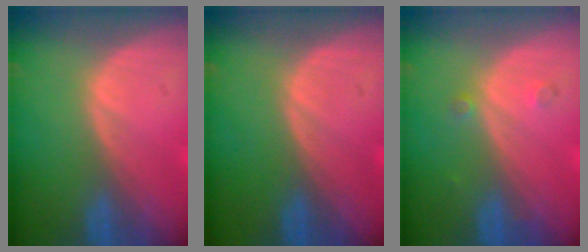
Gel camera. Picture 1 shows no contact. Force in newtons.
{"total": 0.0}
{"total": 1.5, "press": 1.2, "slide": 0.8}